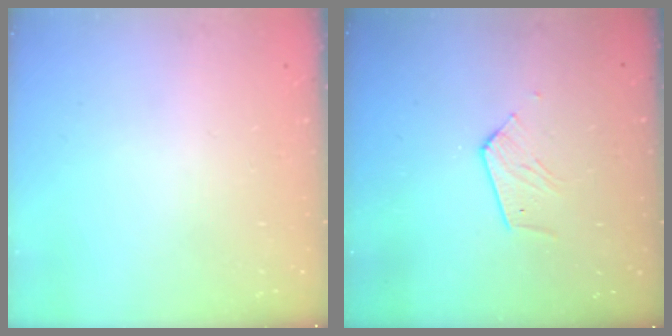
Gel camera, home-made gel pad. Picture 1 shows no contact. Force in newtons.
{"total": 5.3, "press": 5.3, "slide": 0.5}